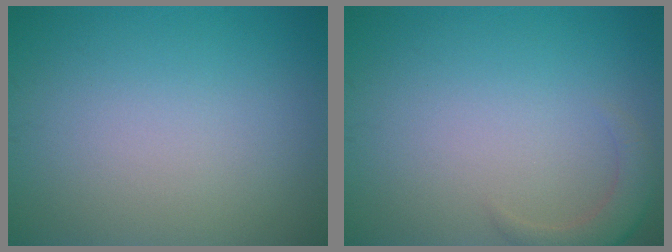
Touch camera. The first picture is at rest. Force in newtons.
{"total": 2.3, "press": 2.3, "slide": 0.4}